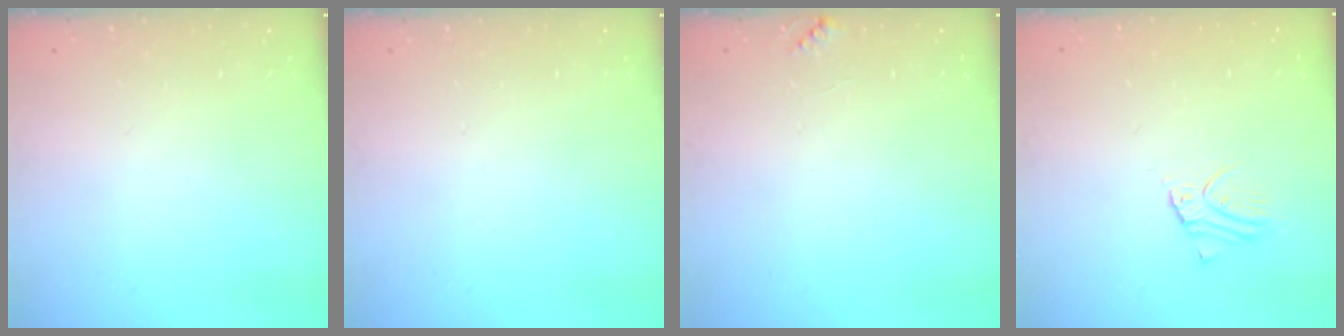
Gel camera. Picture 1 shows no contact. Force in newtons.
{"total": 0.0}
{"total": 4.2, "press": 4.2, "slide": 0.5}
{"total": 2.4, "press": 2.4, "slide": 0.1}